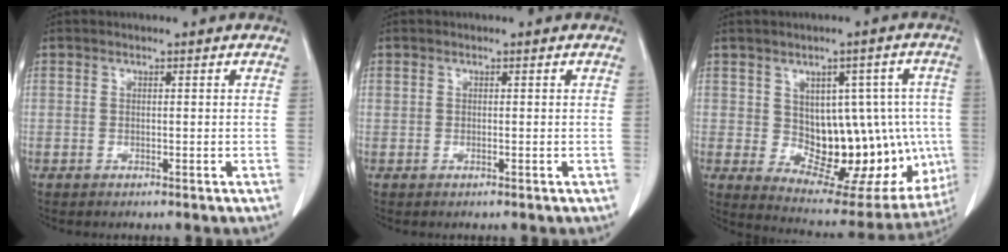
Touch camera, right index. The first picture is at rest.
{"total": 0.0}
{"total": 17.1, "force": [-0.8, 9.2, 14.4], "torque": [-0.173, 0.017, 0.018]}